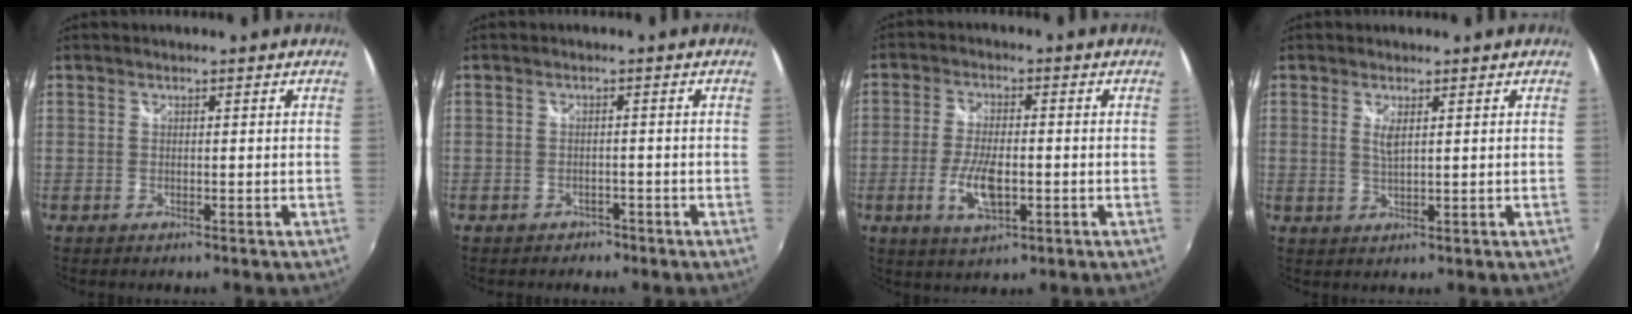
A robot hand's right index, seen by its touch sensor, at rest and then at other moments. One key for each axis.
{"total": 3.0, "fx": -2.2, "fy": 2.0, "fz": 0.4, "tx": -0.015, "ty": -0.003, "tz": -0.032}
{"total": 7.6, "fx": -2.3, "fy": 3.1, "fz": 6.5, "tx": -0.137, "ty": -0.009, "tz": -0.042}
{"total": 2.3, "fx": 0.8, "fy": 0.5, "fz": 2.1, "tx": -0.038, "ty": -0.004, "tz": 0.013}